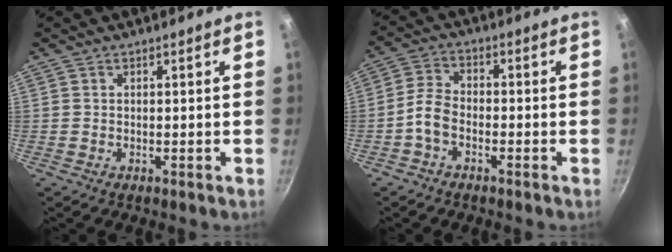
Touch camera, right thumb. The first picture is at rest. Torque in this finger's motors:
{"motor_torque": [-0.24, 0.08, 0.10, 0.42, 0.00]}